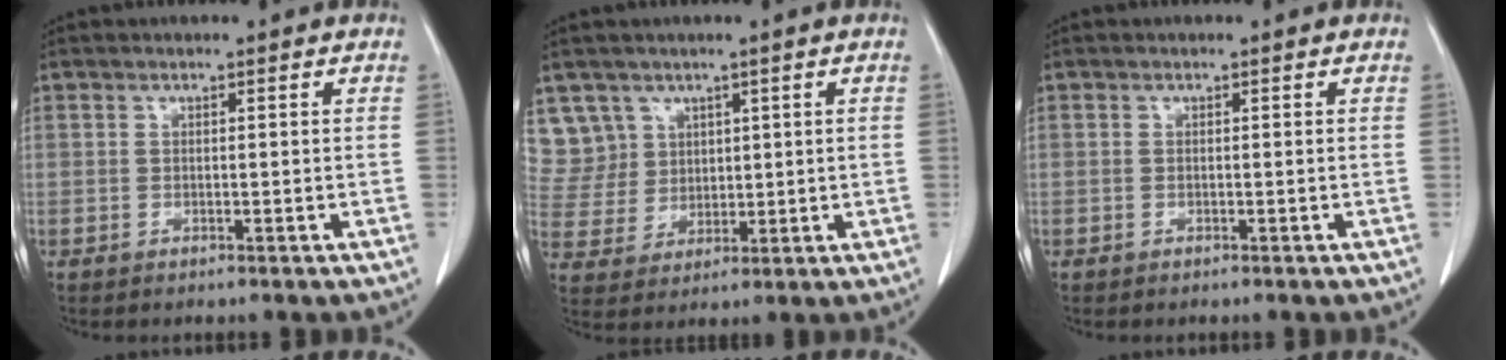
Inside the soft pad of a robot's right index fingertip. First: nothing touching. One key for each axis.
{"total": 7.7, "fx": 4.6, "fy": 6.2, "fz": -0.2, "tx": 0.005, "ty": 0.014, "tz": 0.104}
{"total": 0.0}